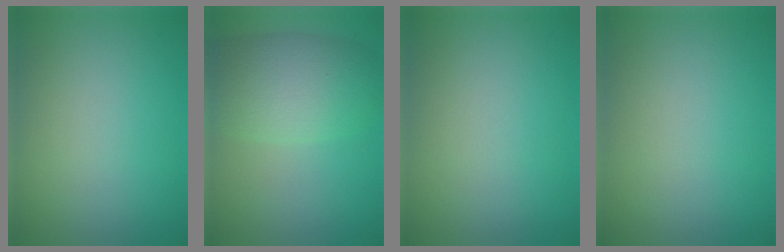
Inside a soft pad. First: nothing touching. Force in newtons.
{"total": 6.3, "press": 6.3, "slide": 0.1}
{"total": 0.0}
{"total": 0.0}